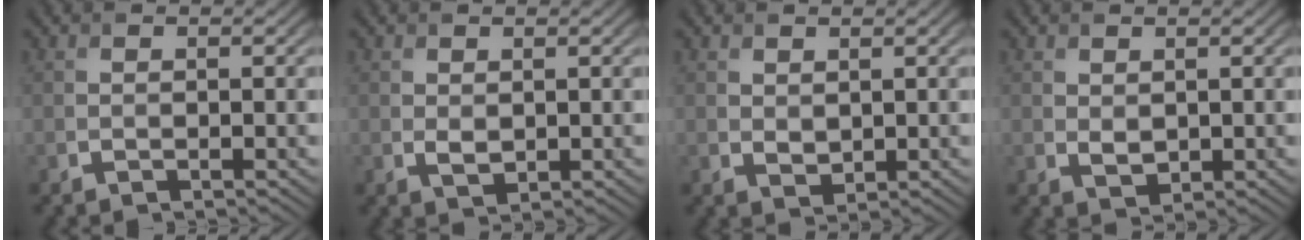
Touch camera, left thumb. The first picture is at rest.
{"total": 1.3, "force": [0.3, 0.9, 1.0], "torque": [-0.022, -0.005, 0.011]}
{"total": 1.4, "force": [0.8, 0.9, 0.8], "torque": [-0.018, -0.006, 0.020]}
{"total": 1.5, "force": [0.6, 1.0, 1.0], "torque": [-0.022, -0.006, 0.017]}